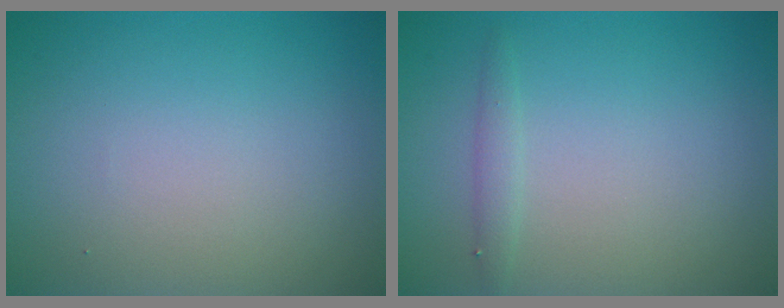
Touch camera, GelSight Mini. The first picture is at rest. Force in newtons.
{"total": 1.0, "press": 1.0, "slide": 0.1}